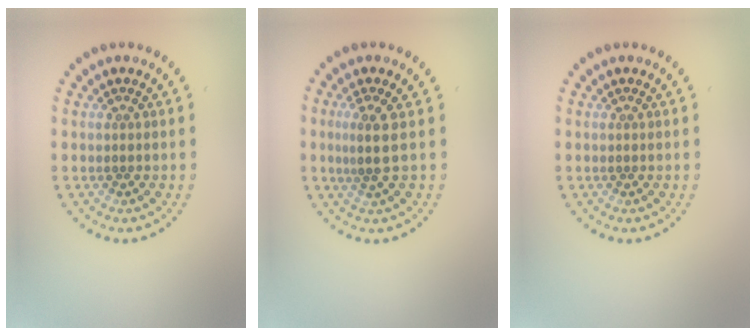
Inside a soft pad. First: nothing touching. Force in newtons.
{"total": 2.0, "press": 1.5, "slide": 1.3}
{"total": 0.0}